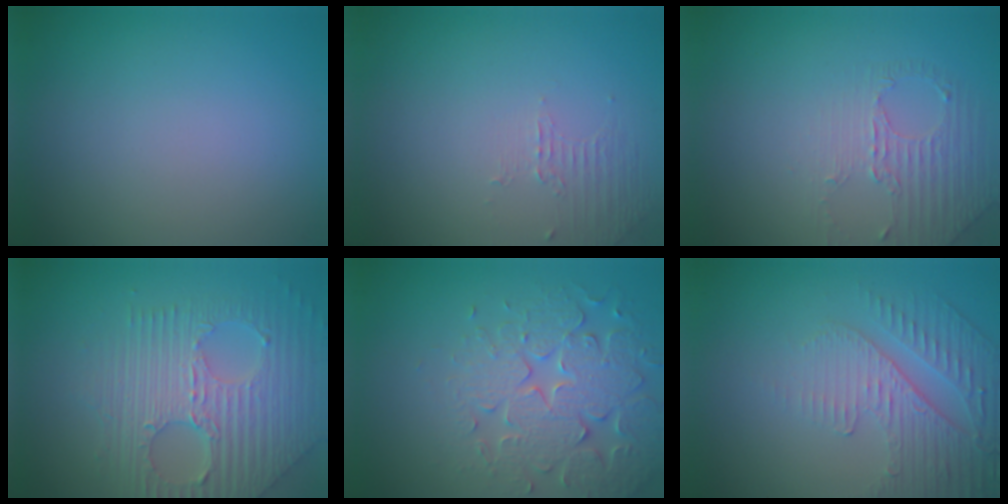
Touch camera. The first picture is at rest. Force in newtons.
{"total": 1.1, "press": 0.2, "slide": 1.0}
{"total": 1.6, "press": 1.0, "slide": 1.2}
{"total": 7.8, "press": 5.2, "slide": 5.8}
{"total": 5.1, "press": 5.0, "slide": 1.0}
{"total": 4.9, "press": 3.3, "slide": 3.7}